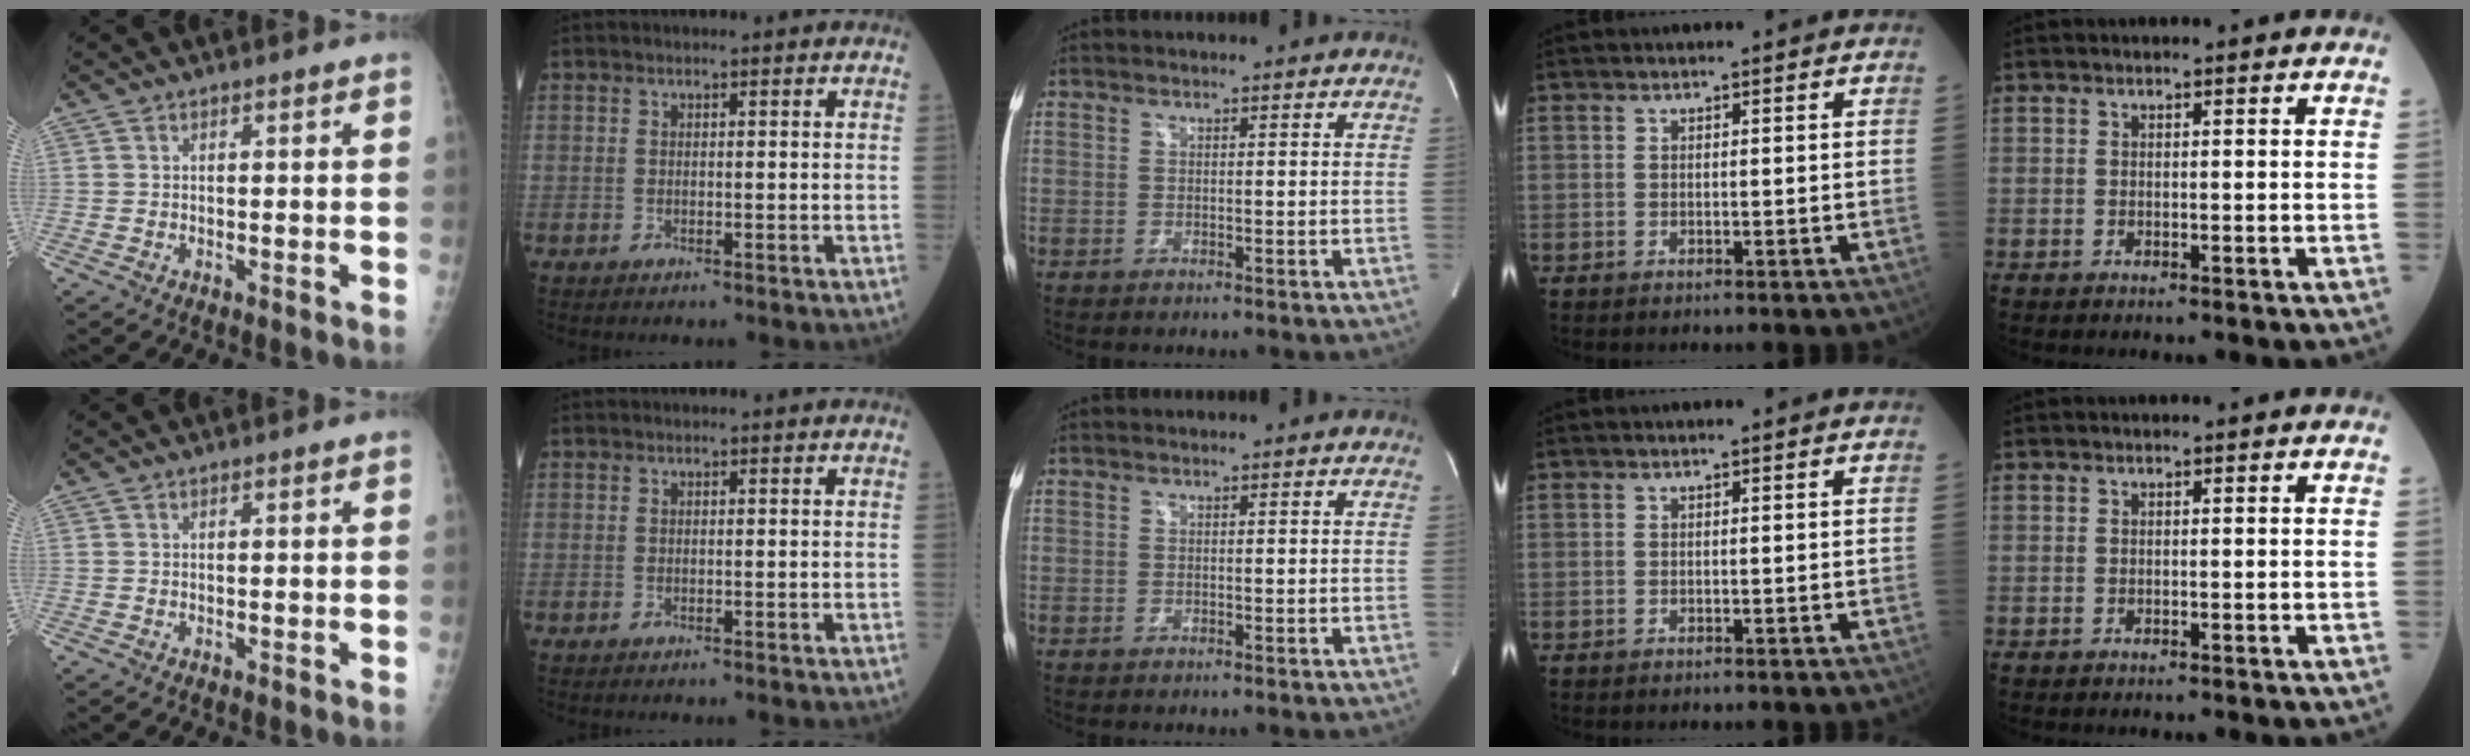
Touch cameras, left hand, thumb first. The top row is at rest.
{}